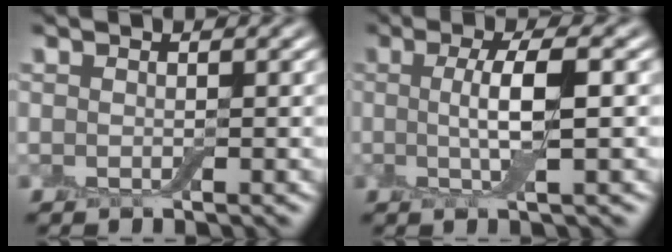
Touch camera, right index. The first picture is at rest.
{"total": 4.4, "force": [0.1, 1.0, 4.3], "torque": [-0.082, 0.000, 0.002]}